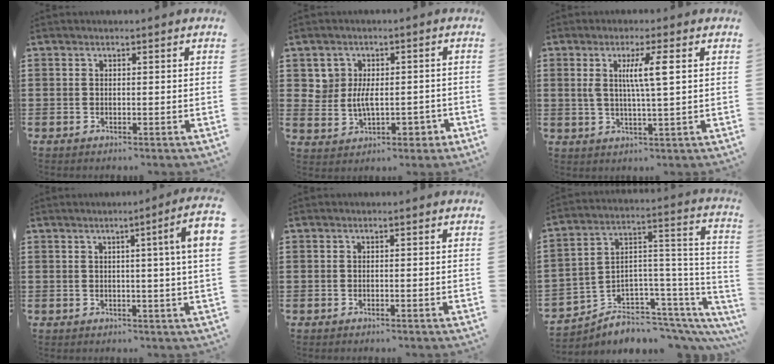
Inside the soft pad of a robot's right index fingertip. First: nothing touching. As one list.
[{"total": 4.9, "force": [0.0, 3.8, 3.2], "torque": [-0.071, 0.010, 0.000]}, {"total": 5.8, "force": [1.4, 0.4, 5.6], "torque": [-0.110, -0.001, 0.018]}, {"total": 4.9, "force": [1.0, -0.8, 4.7], "torque": [-0.079, -0.012, 0.011]}, {"total": 0.0}, {"total": 3.9, "force": [-2.5, 2.8, 0.8], "torque": [-0.023, -0.021, -0.045]}]